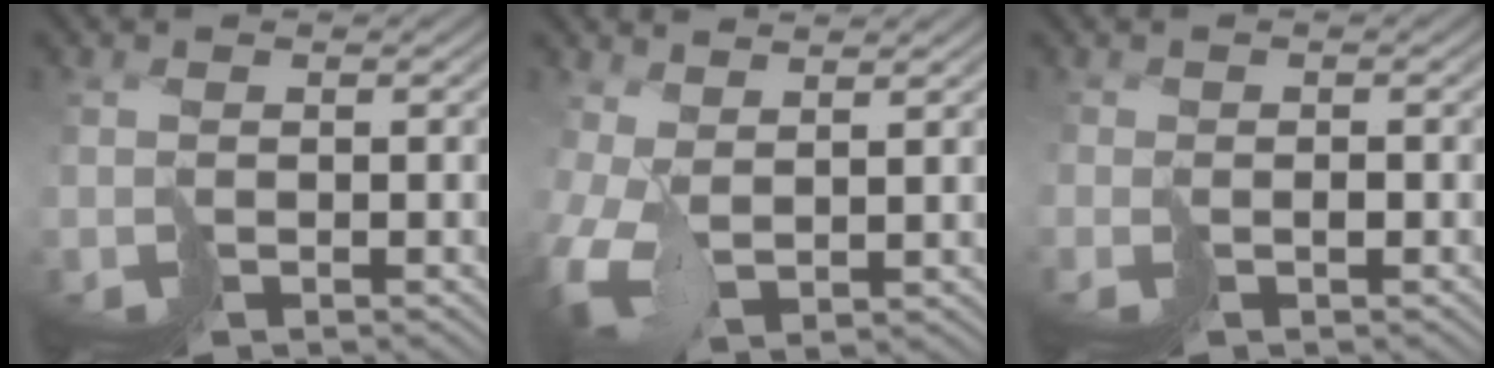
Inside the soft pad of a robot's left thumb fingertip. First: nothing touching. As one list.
[{"total": 4.1, "force": [1.7, 1.9, 3.3], "torque": [-0.092, 0.007, 0.031]}, {"total": 0.7, "force": [-0.3, 0.1, -0.6], "torque": [0.023, 0.002, -0.005]}]